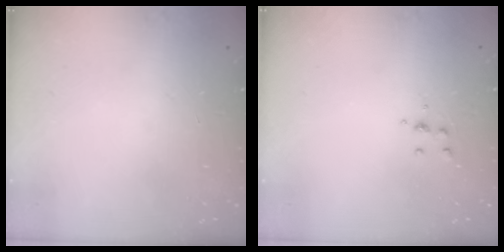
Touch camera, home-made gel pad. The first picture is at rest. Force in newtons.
{"total": 4.1, "press": 4.1, "slide": 0.6}